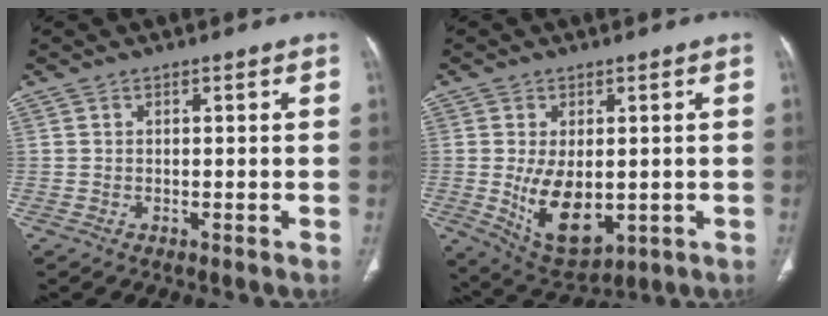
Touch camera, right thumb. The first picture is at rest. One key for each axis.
{"total": 11.3, "fx": -1.1, "fy": 6.5, "fz": 9.1, "tx": -0.140, "ty": -0.016, "tz": 0.007}